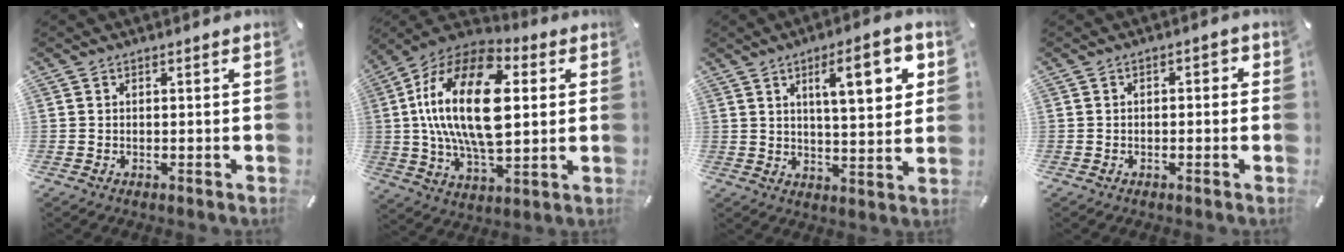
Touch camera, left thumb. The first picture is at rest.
{"total": 25.1, "force": [3.8, 13.6, 20.7], "torque": [-0.417, 0.001, 0.056]}
{"total": 13.5, "force": [5.6, 4.1, 11.6], "torque": [-0.163, -0.013, 0.081]}
{"total": 1.6, "force": [-1.0, 0.9, 0.9], "torque": [-0.017, 0.010, -0.022]}